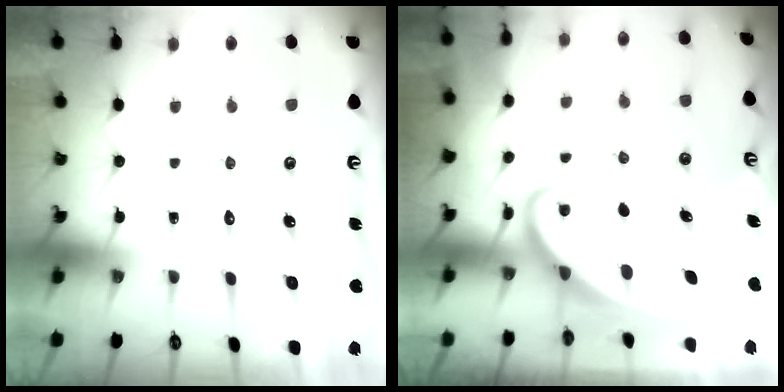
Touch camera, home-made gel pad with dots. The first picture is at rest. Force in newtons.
{"total": 2.0, "press": 2.0, "slide": 0.2}